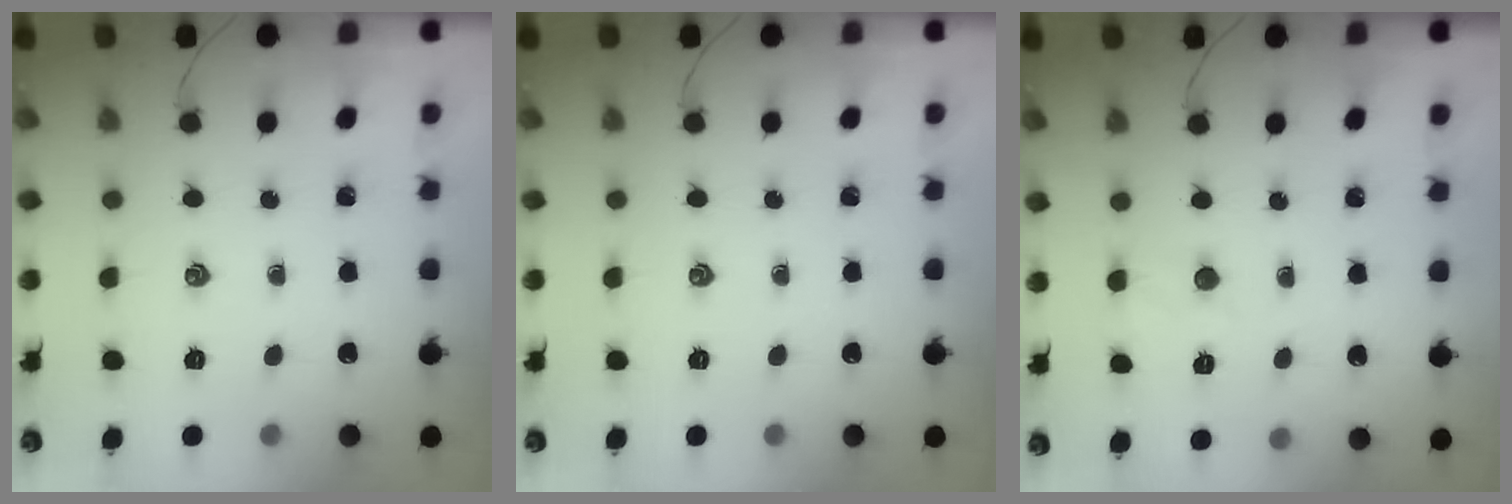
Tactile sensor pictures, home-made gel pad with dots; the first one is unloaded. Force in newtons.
{"total": 0.0}
{"total": 4.0, "press": 3.9, "slide": 0.9}